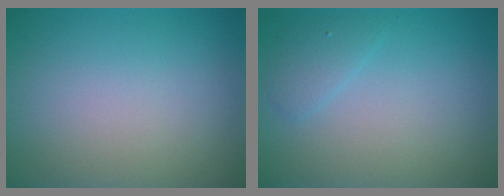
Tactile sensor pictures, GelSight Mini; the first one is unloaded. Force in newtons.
{"total": 1.5, "press": 1.5, "slide": 0.1}